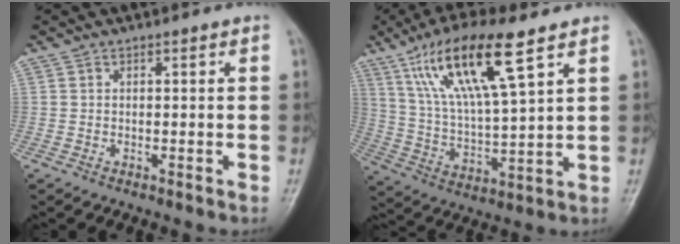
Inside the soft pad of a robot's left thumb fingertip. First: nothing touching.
{"total": 17.1, "force": [9.2, 3.9, 13.9], "torque": [-0.262, -0.029, 0.181]}